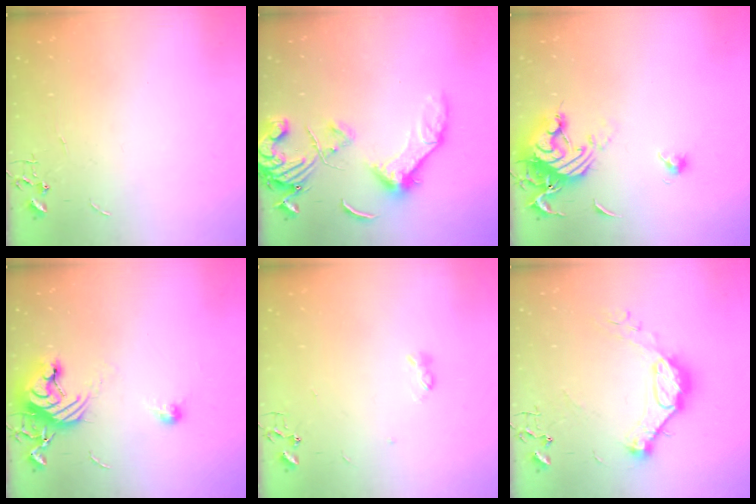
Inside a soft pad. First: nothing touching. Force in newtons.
{"total": 14.7, "press": 14.6, "slide": 1.7}
{"total": 14.0, "press": 14.0, "slide": 1.1}
{"total": 11.4, "press": 11.4, "slide": 0.9}
{"total": 2.8, "press": 2.7, "slide": 0.5}
{"total": 14.4, "press": 14.4, "slide": 1.1}